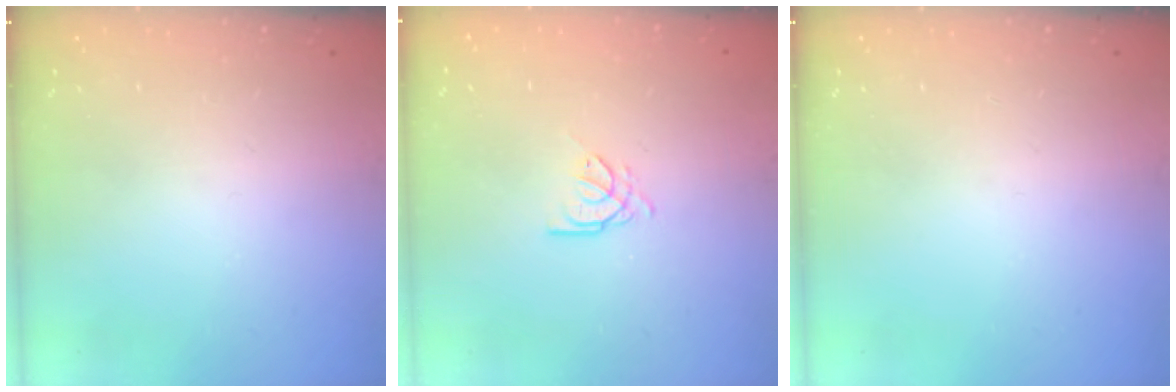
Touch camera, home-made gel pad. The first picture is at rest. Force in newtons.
{"total": 0.9, "press": 0.8, "slide": 0.2}
{"total": 0.0}